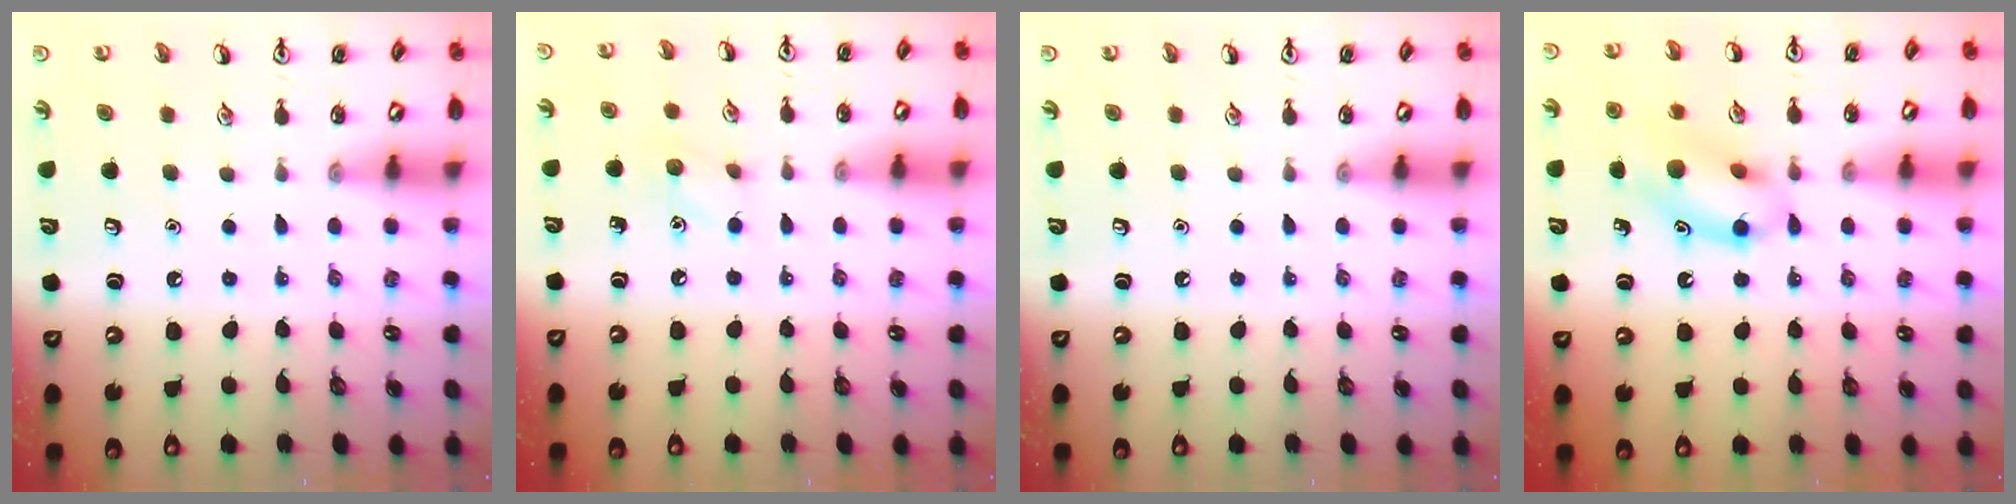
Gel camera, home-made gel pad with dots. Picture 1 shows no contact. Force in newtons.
{"total": 5.1, "press": 4.8, "slide": 1.7}
{"total": 0.0}
{"total": 12.8, "press": 12.6, "slide": 2.1}